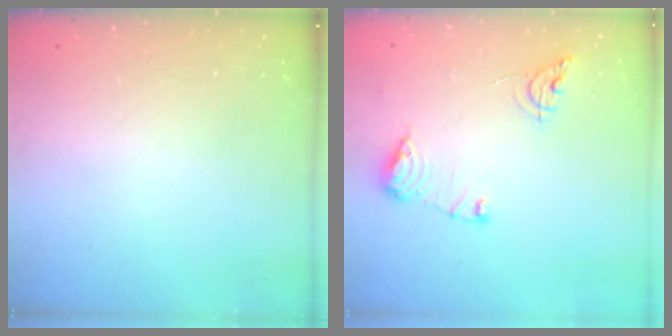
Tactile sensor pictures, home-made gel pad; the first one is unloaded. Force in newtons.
{"total": 10.2, "press": 10.2, "slide": 0.6}